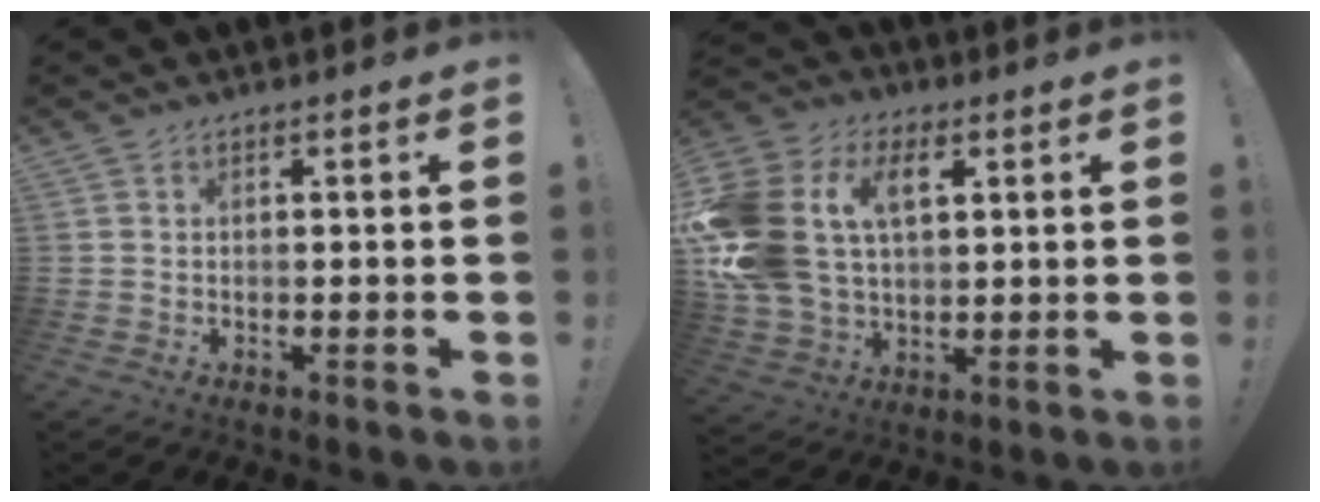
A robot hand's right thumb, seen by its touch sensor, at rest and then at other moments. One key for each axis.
{"total": 21.7, "fx": 6.2, "fy": 15.4, "fz": 14.0, "tx": -0.287, "ty": -0.019, "tz": 0.112}